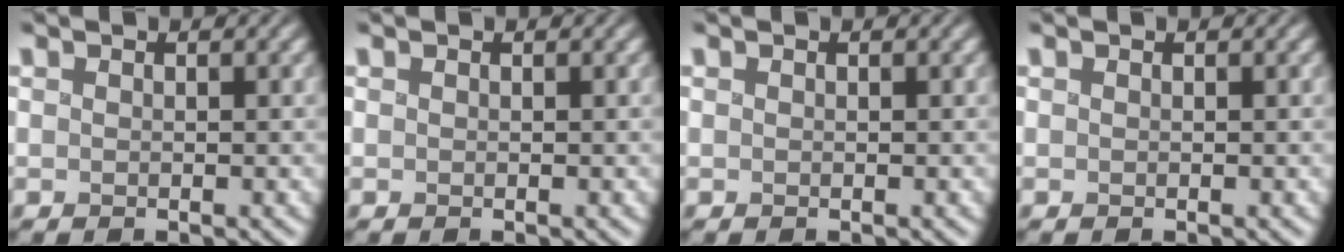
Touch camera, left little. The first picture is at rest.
{"total": 0.0}
{"total": 0.0}
{"total": 0.0}